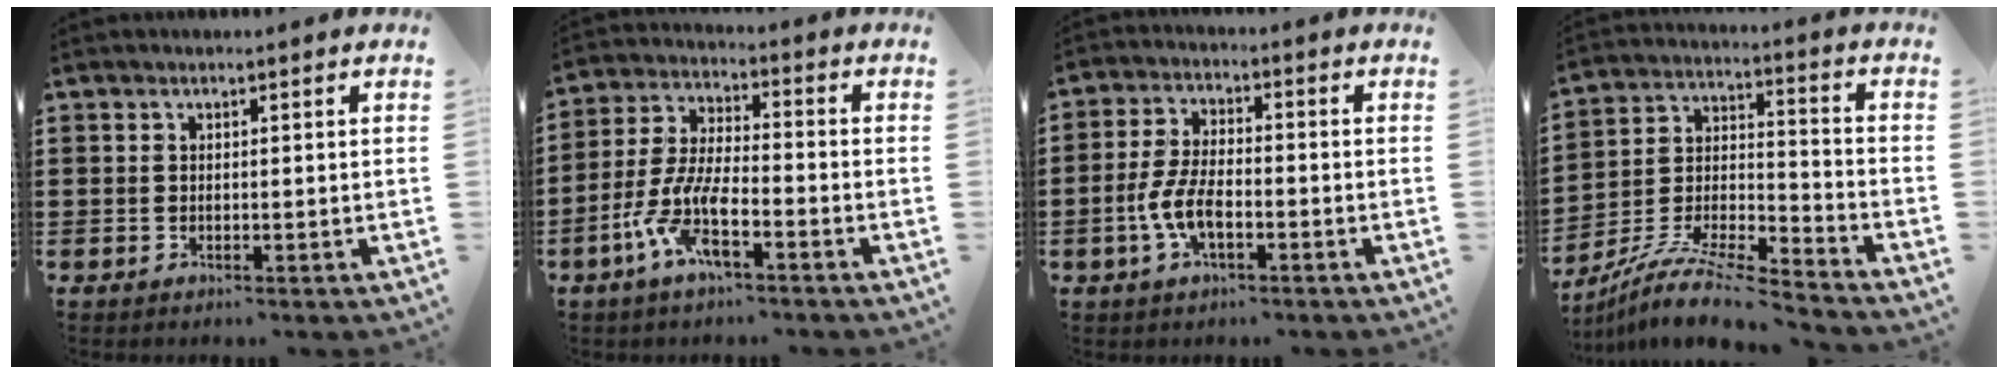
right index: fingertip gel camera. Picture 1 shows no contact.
{"total": 8.1, "force": [-4.9, 2.0, 6.1], "torque": [-0.155, -0.011, -0.101]}
{"total": 6.4, "force": [-2.4, 2.5, 5.4], "torque": [-0.133, -0.009, -0.052]}
{"total": 10.3, "force": [-9.4, 0.7, 4.0], "torque": [-0.077, 0.006, -0.189]}